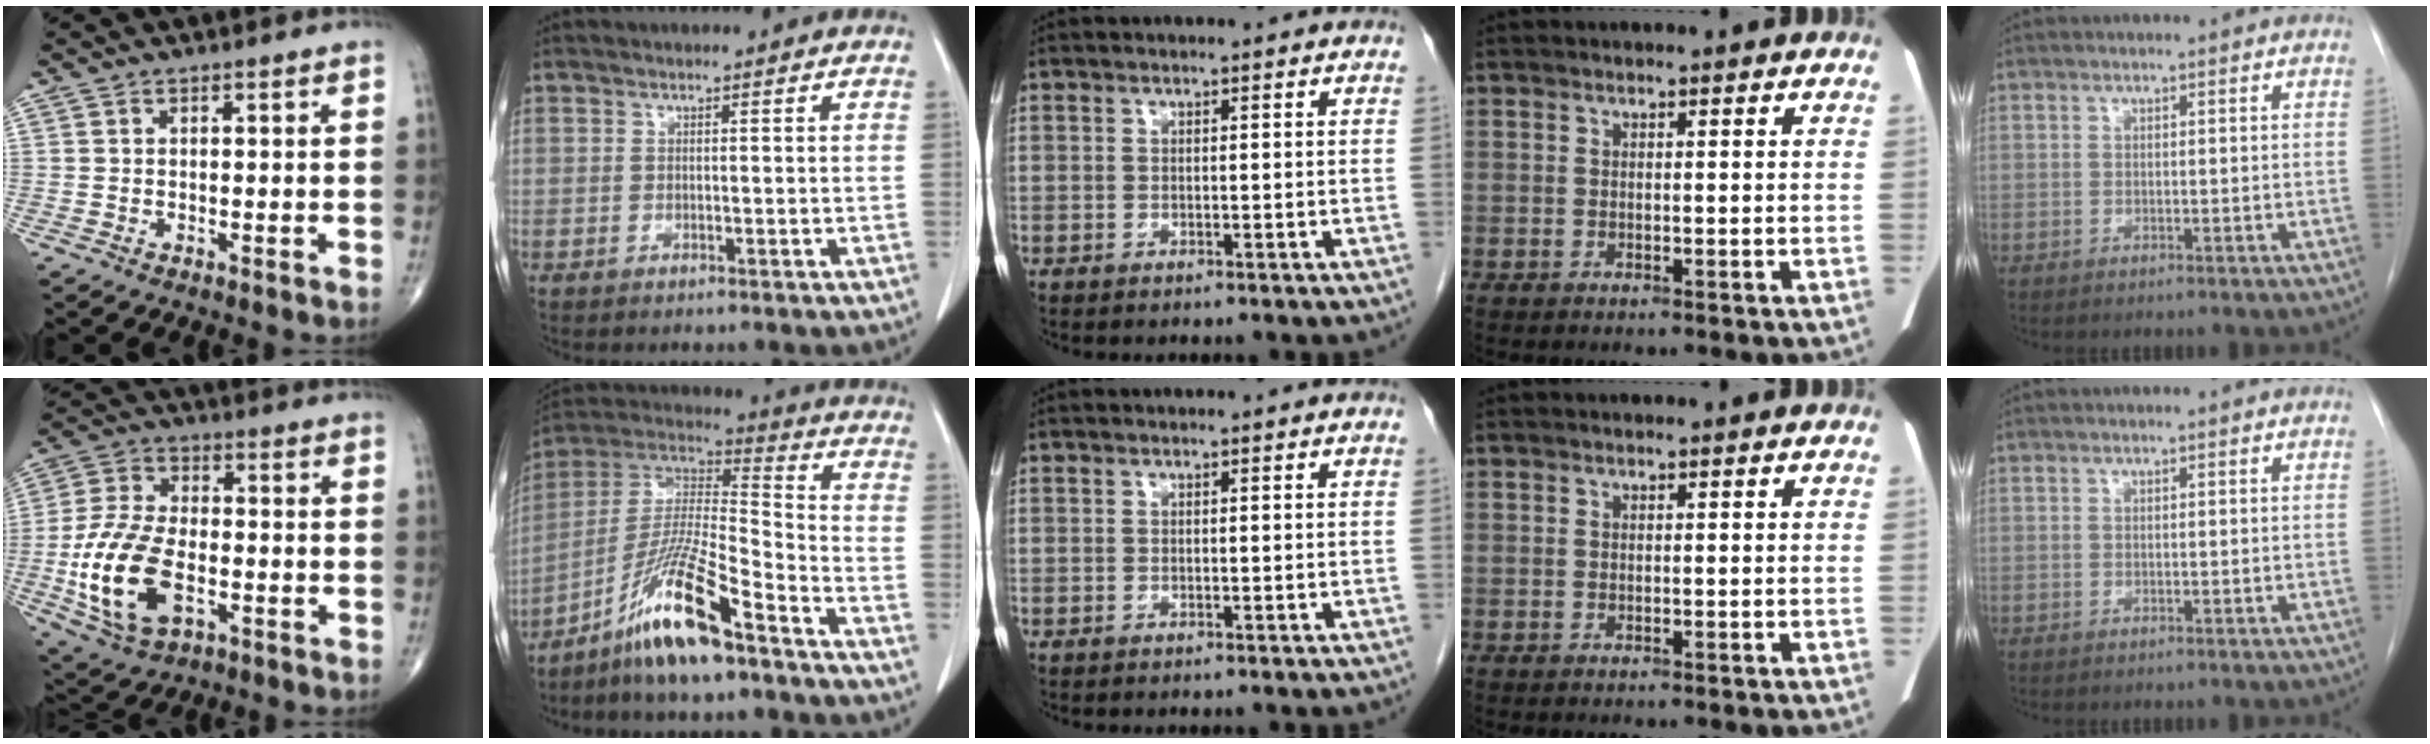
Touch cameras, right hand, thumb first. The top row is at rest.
{"thumb": {"total": 16.5, "force": [-4.4, 9.1, 13.0], "torque": [-0.261, 0.013, -0.078]}, "index": {"total": 14.5, "force": [-9.7, 1.0, 10.8], "torque": [-0.217, -0.004, -0.182]}}